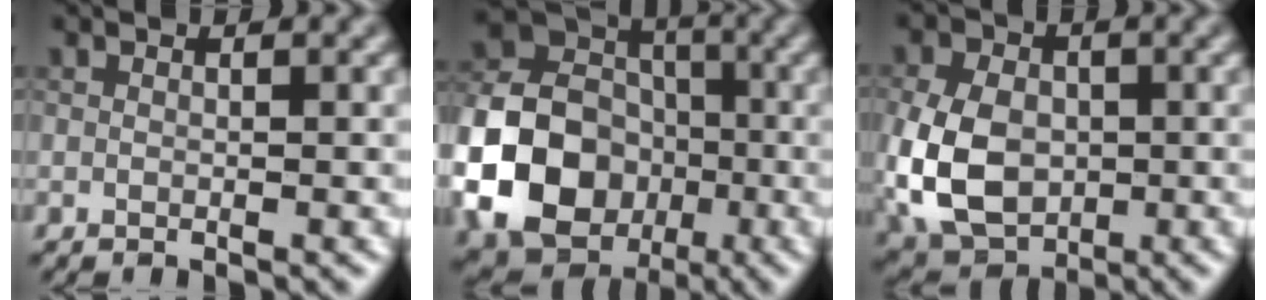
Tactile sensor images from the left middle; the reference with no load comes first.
{"total": 17.9, "force": [-5.0, 15.4, 7.8], "torque": [-0.170, -0.035, -0.118]}
{"total": 9.1, "force": [-1.2, 6.7, 6.1], "torque": [-0.142, -0.006, -0.030]}